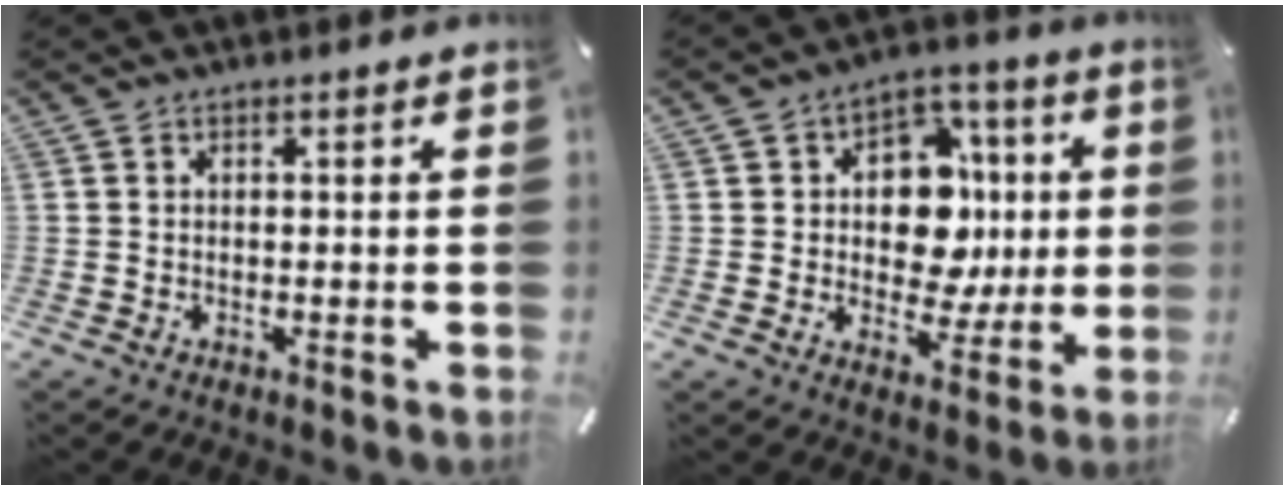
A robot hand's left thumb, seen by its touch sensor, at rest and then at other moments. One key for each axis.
{"total": 13.7, "fx": 0.4, "fy": 11.0, "fz": 8.2, "tx": -0.103, "ty": -0.004, "tz": 0.016}